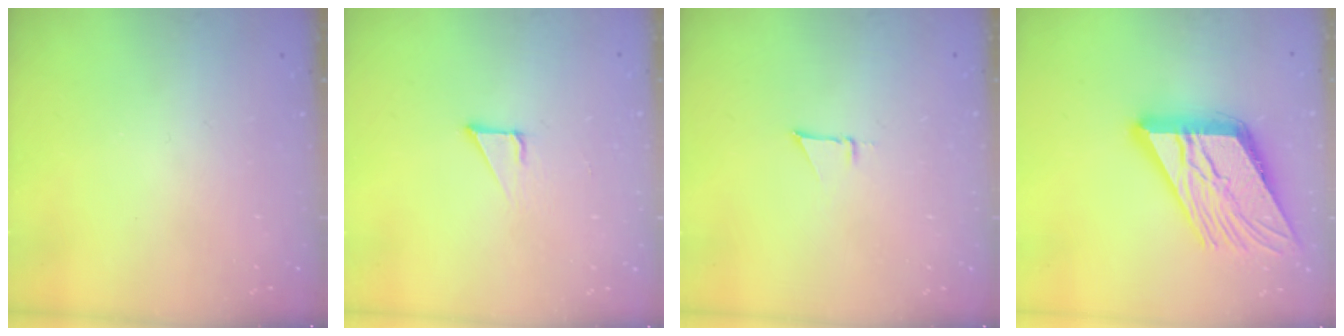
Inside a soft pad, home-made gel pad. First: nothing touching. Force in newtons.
{"total": 2.1, "press": 2.1, "slide": 0.1}
{"total": 2.5, "press": 2.5, "slide": 0.1}
{"total": 21.6, "press": 21.4, "slide": 2.5}